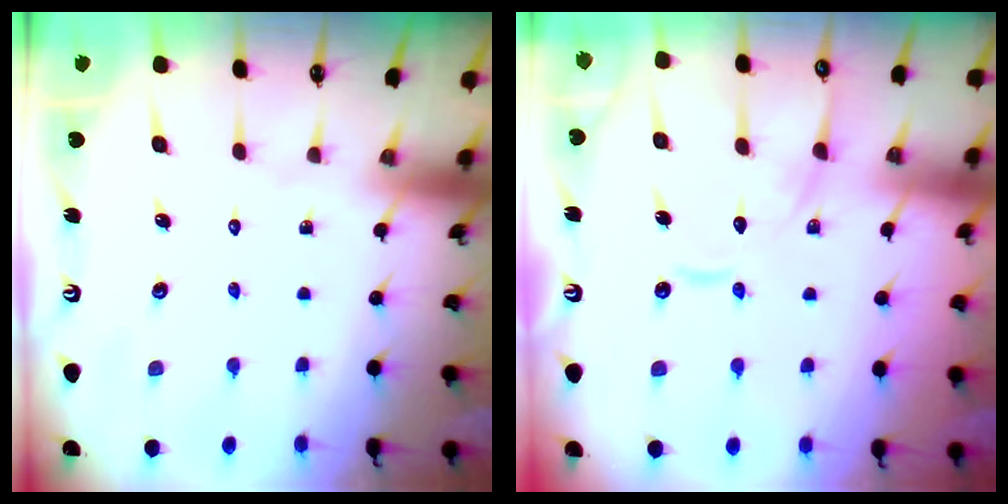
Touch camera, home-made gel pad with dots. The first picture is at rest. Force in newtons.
{"total": 11.6, "press": 11.5, "slide": 1.3}